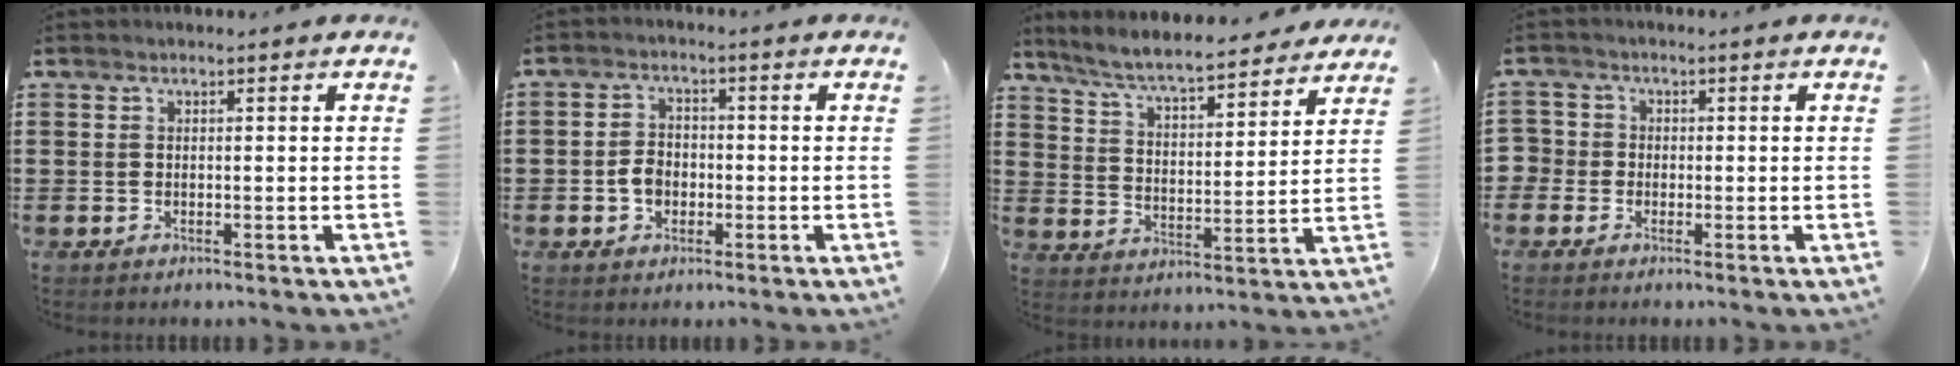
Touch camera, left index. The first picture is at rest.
{"total": 3.5, "force": [-1.0, 2.7, 2.0], "torque": [-0.049, 0.000, -0.023]}
{"total": 6.7, "force": [6.2, 0.3, 2.7], "torque": [-0.078, -0.037, 0.104]}
{"total": 2.4, "force": [-0.7, 2.3, -0.1], "torque": [-0.021, 0.002, -0.023]}